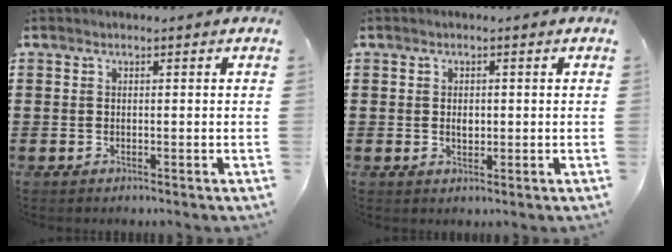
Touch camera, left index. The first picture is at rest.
{"total": 1.6, "force": [0.2, 0.9, 1.2], "torque": [-0.027, 0.006, 0.002]}